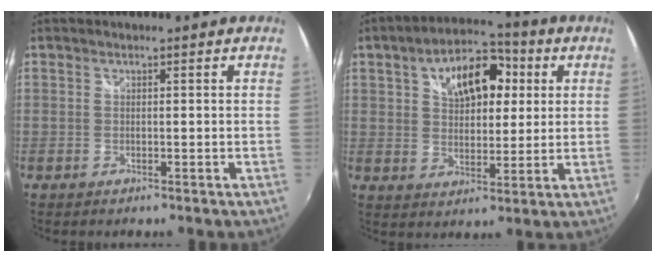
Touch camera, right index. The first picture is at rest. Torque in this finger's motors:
{"motor_torque": [0.73, -0.05, 0.72, 0.21]}